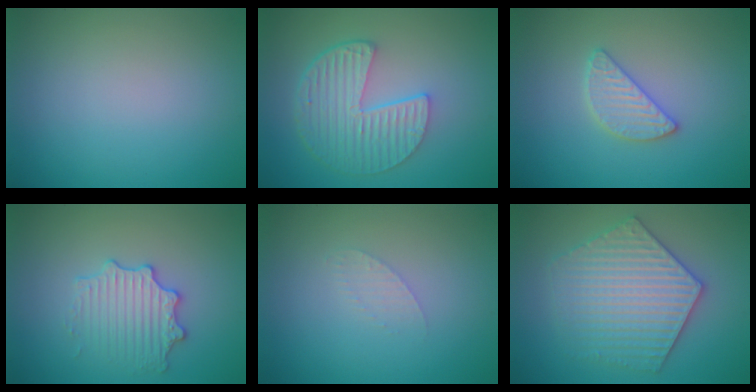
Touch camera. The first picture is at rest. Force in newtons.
{"total": 5.8, "press": 4.2, "slide": 4.0}
{"total": 2.6, "press": 2.6, "slide": 0.3}
{"total": 2.9, "press": 2.8, "slide": 0.5}
{"total": 1.0, "press": 1.0, "slide": 0.1}
{"total": 6.1, "press": 6.1, "slide": 1.0}